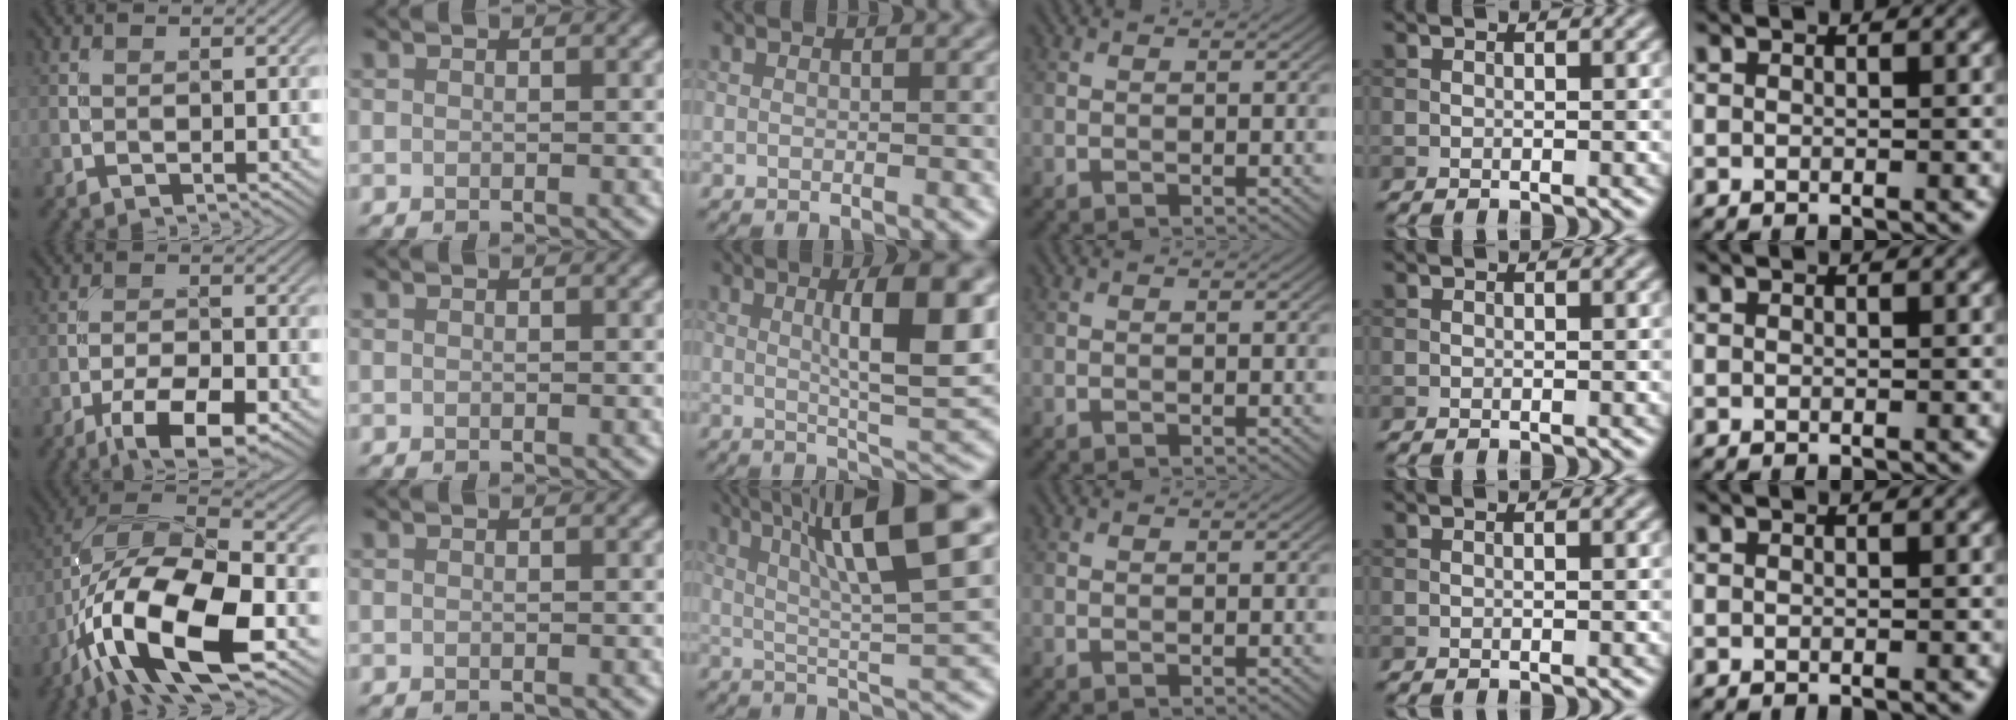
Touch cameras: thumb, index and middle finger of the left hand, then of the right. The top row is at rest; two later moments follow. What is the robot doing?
{"motion": "unscrew", "object": "medicine bottle"}